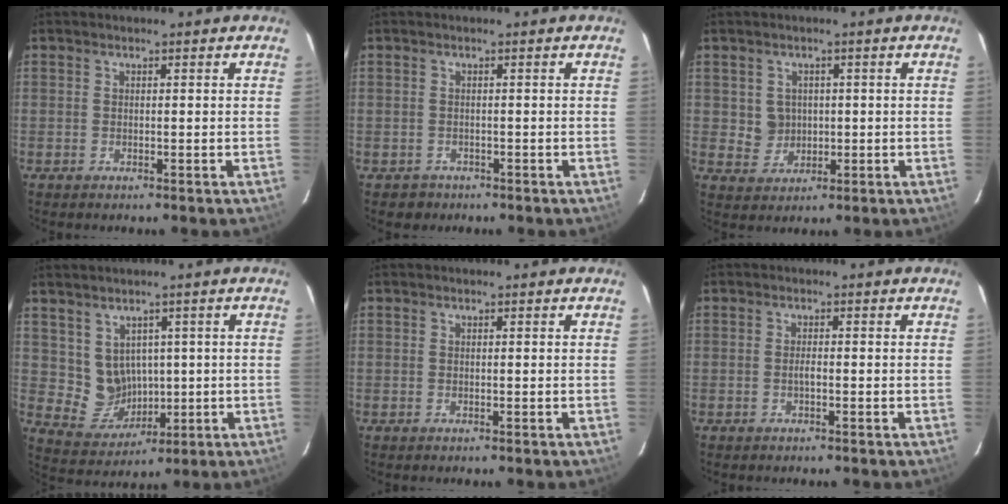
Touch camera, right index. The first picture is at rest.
{"total": 2.1, "force": [-1.1, 1.8, 0.0], "torque": [-0.004, 0.004, -0.013]}
{"total": 4.0, "force": [0.5, 4.0, 0.7], "torque": [-0.015, 0.011, 0.018]}
{"total": 7.0, "force": [1.4, 6.5, 2.2], "torque": [-0.052, 0.002, 0.051]}
{"total": 0.0}
{"total": 1.0, "force": [-0.5, 0.2, 0.8], "torque": [-0.017, 0.004, -0.010]}